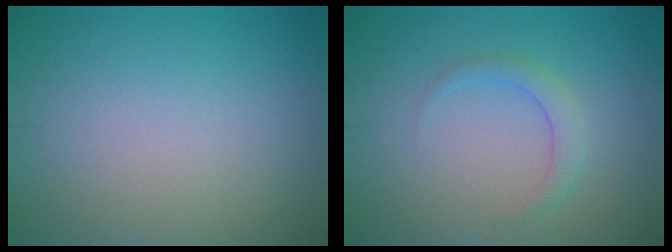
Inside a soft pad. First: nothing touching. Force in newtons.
{"total": 1.8, "press": 1.8, "slide": 0.1}